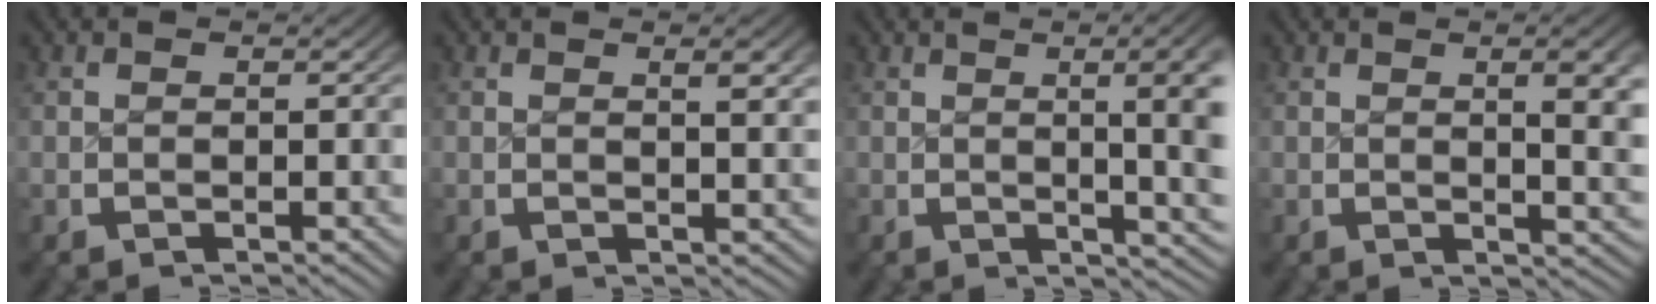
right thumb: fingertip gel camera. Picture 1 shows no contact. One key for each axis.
{"total": 1.8, "fx": 0.6, "fy": 0.2, "fz": 1.7, "tx": -0.022, "ty": -0.002, "tz": 0.012}
{"total": 8.3, "fx": 1.0, "fy": 3.3, "fz": 7.6, "tx": -0.078, "ty": 0.012, "tz": 0.009}
{"total": 4.5, "fx": 0.8, "fy": 1.3, "fz": 4.2, "tx": -0.044, "ty": -0.003, "tz": 0.014}